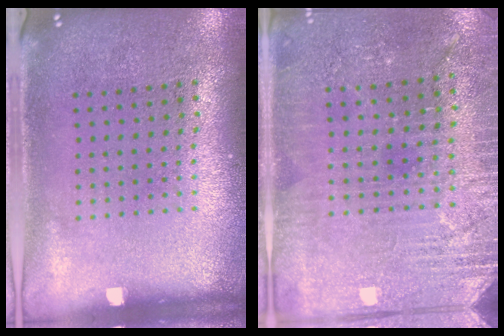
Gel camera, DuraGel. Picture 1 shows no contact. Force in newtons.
{"total": 3.0, "press": 2.9, "slide": 0.5}